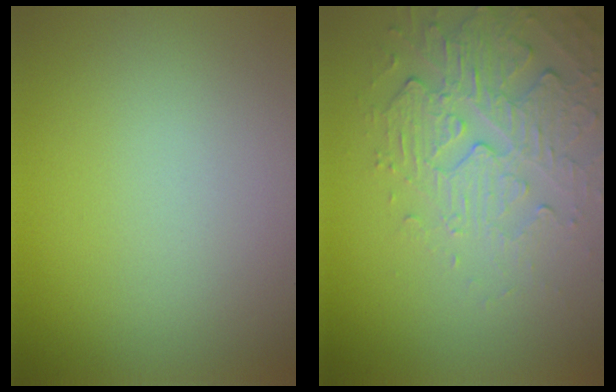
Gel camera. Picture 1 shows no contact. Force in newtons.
{"total": 5.4, "press": 3.6, "slide": 4.0}